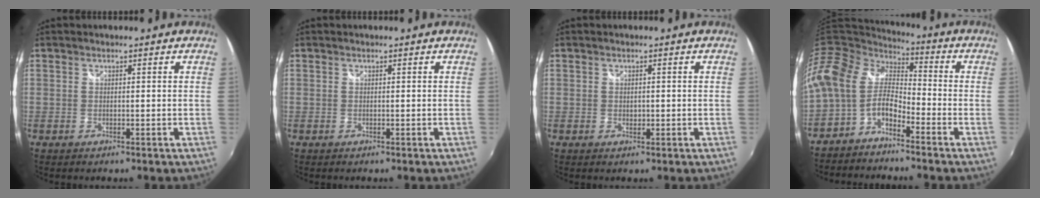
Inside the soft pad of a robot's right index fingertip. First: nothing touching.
{"total": 0.0}
{"total": 0.8, "force": [0.0, 0.7, 0.4], "torque": [-0.005, -0.002, 0.001]}
{"total": 12.4, "force": [-4.6, 7.5, 8.7], "torque": [-0.189, 0.014, -0.101]}